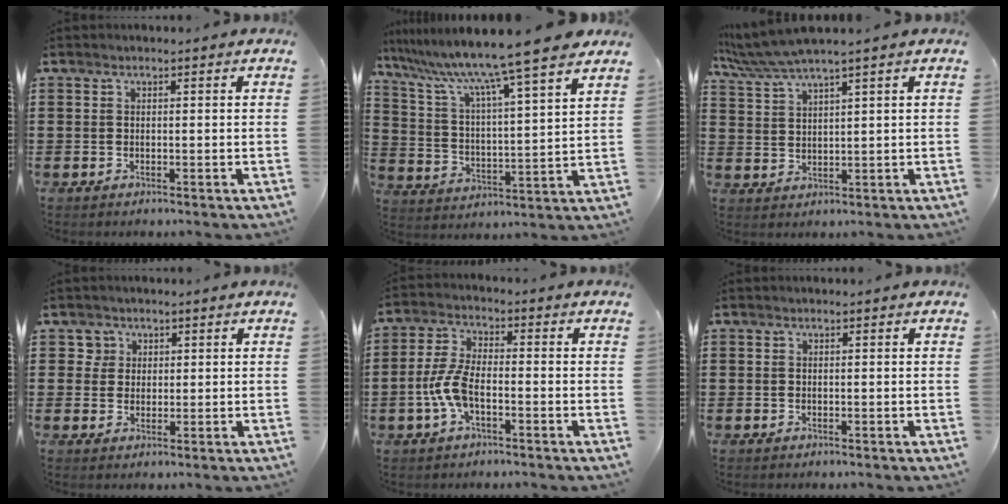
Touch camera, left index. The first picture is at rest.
{"total": 10.2, "force": [8.7, -1.3, 5.2], "torque": [-0.136, -0.063, 0.137]}
{"total": 4.9, "force": [4.0, -0.1, 2.9], "torque": [-0.068, -0.011, 0.071]}
{"total": 2.9, "force": [1.2, 2.6, 0.3], "torque": [-0.011, 0.005, 0.019]}
{"total": 6.3, "force": [-2.0, 2.6, 5.4], "torque": [-0.133, -0.006, -0.045]}
{"total": 0.0}